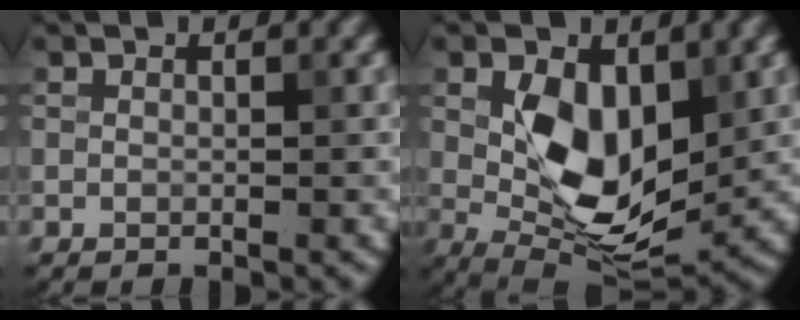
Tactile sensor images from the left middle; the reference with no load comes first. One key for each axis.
{"total": 7.7, "fx": 0.7, "fy": 4.3, "fz": 6.4, "tx": -0.111, "ty": -0.009, "tz": 0.016}